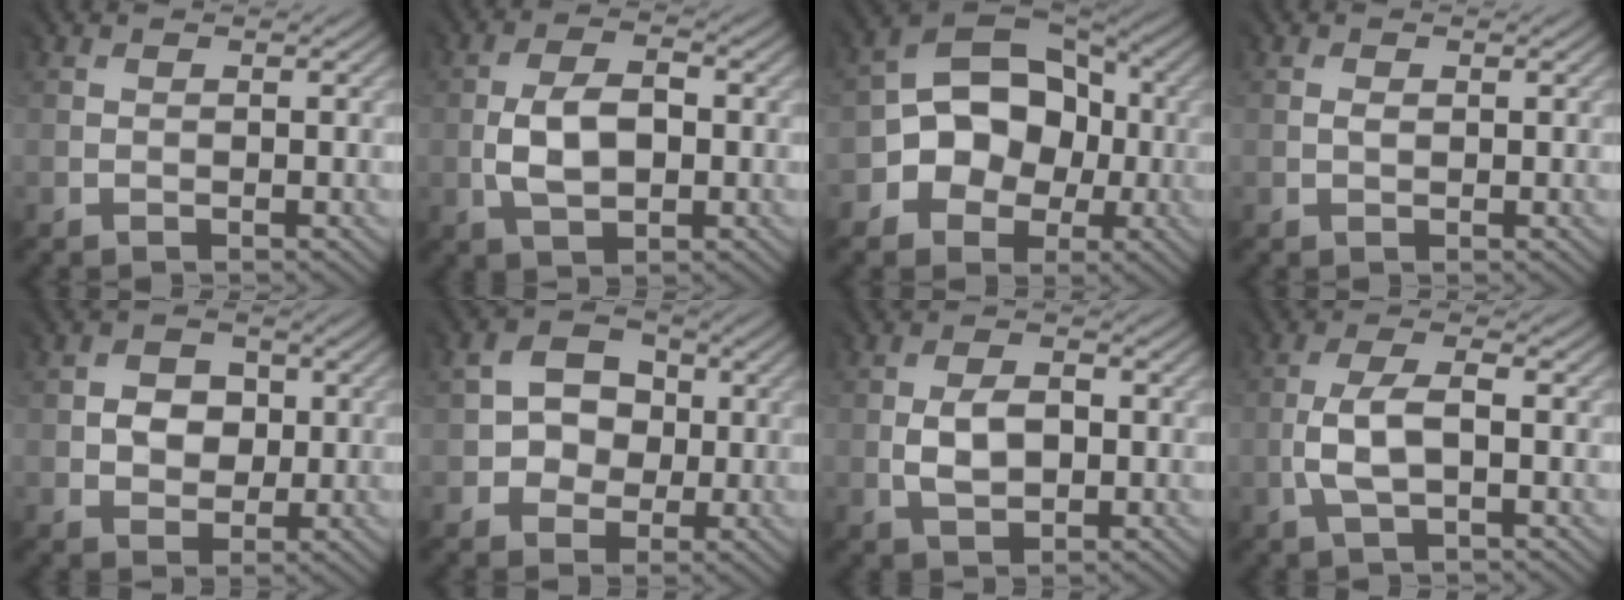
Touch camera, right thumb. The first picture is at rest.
{"total": 5.1, "force": [-0.5, 3.0, 4.1], "torque": [-0.079, 0.003, -0.012]}
{"total": 10.2, "force": [-1.5, 8.0, 6.2], "torque": [-0.086, 0.012, -0.038]}
{"total": 0.7, "force": [0.3, 0.6, 0.4], "torque": [-0.009, -0.001, 0.010]}
{"total": 3.0, "force": [0.3, 2.9, 0.9], "torque": [-0.019, 0.001, -0.004]}
{"total": 4.8, "force": [0.3, 4.5, 1.7], "torque": [-0.031, 0.007, -0.008]}
{"total": 3.6, "force": [-0.3, 2.3, 2.7], "torque": [-0.052, -0.001, -0.006]}
{"total": 4.4, "force": [-0.9, 1.6, 4.0], "torque": [-0.088, 0.011, -0.017]}